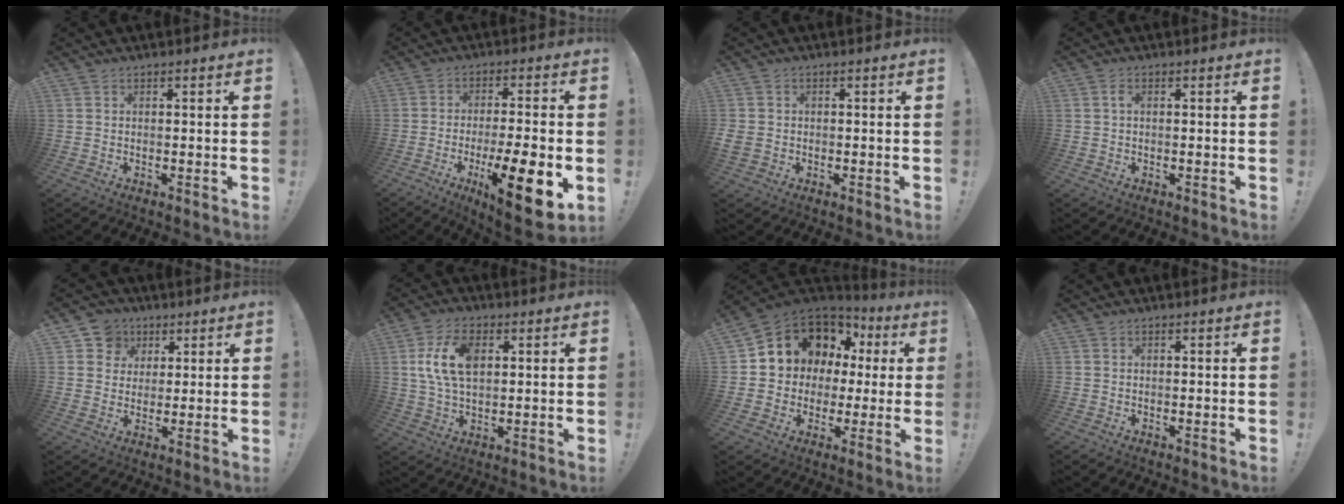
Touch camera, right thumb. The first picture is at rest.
{"total": 15.7, "force": [-5.8, 3.0, 14.3], "torque": [-0.202, 0.017, -0.084]}
{"total": 2.6, "force": [-0.4, 2.3, 1.0], "torque": [-0.022, 0.000, -0.006]}
{"total": 1.2, "force": [0.0, 0.6, 1.0], "torque": [-0.024, 0.005, 0.000]}
{"total": 7.6, "force": [3.0, 6.8, 1.2], "torque": [-0.013, -0.022, 0.060]}
{"total": 12.3, "force": [2.9, 7.3, 9.4], "torque": [-0.181, 0.005, 0.053]}
{"total": 10.1, "force": [4.1, 8.6, 3.3], "torque": [-0.049, -0.039, 0.091]}
{"total": 0.0}